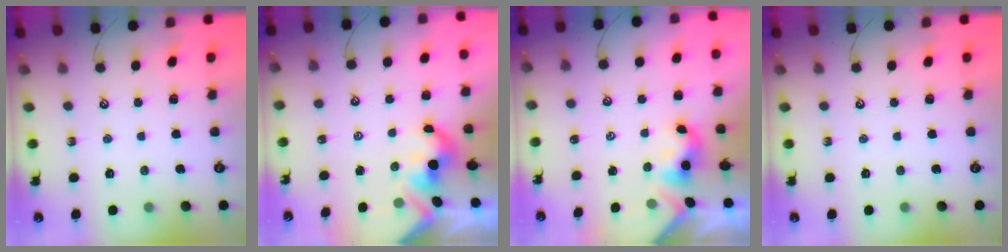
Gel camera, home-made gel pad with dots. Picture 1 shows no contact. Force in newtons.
{"total": 4.0, "press": 4.0, "slide": 0.7}
{"total": 2.3, "press": 2.3, "slide": 0.3}
{"total": 0.0}